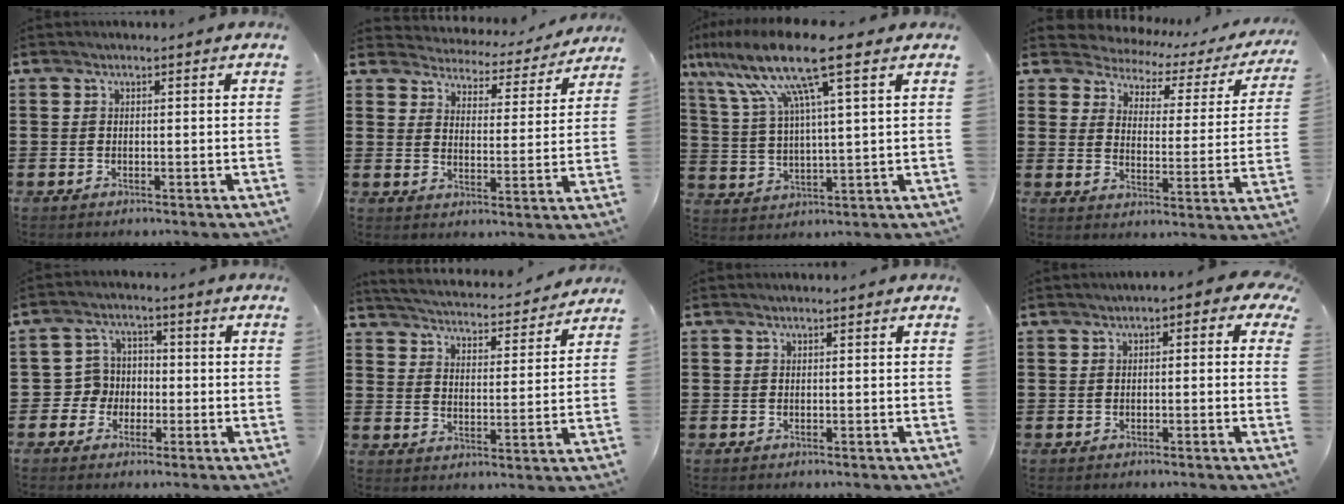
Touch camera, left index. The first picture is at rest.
{"total": 3.7, "force": [3.7, 0.4, -0.2], "torque": [-0.022, -0.032, 0.059]}
{"total": 13.4, "force": [8.1, 1.1, 10.6], "torque": [-0.246, -0.023, 0.129]}
{"total": 3.3, "force": [2.9, 1.3, 0.6], "torque": [-0.037, -0.023, 0.041]}
{"total": 4.4, "force": [-1.6, 4.0, 0.9], "torque": [-0.041, 0.008, -0.036]}
{"total": 3.8, "force": [3.7, -0.4, 0.3], "torque": [-0.030, -0.037, 0.057]}
{"total": 0.0}
{"total": 1.3, "force": [-0.6, 0.6, 1.0], "torque": [-0.022, 0.005, -0.015]}